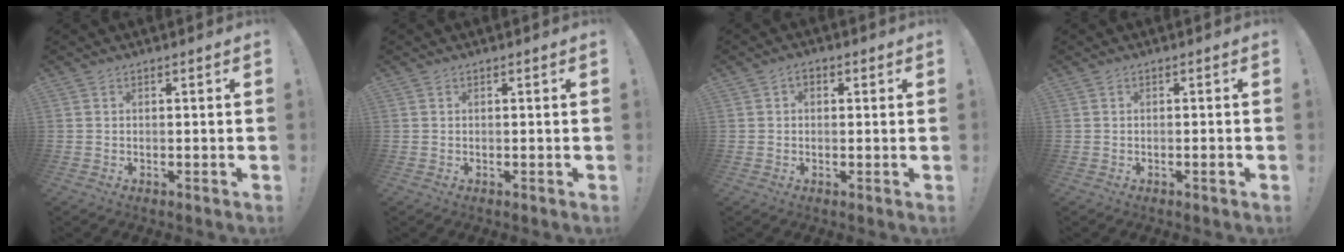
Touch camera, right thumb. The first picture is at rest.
{"total": 0.0}
{"total": 2.0, "force": [0.1, 1.5, 1.3], "torque": [-0.019, 0.006, -0.001]}
{"total": 1.3, "force": [-0.5, 0.1, 1.2], "torque": [-0.010, -0.002, -0.009]}